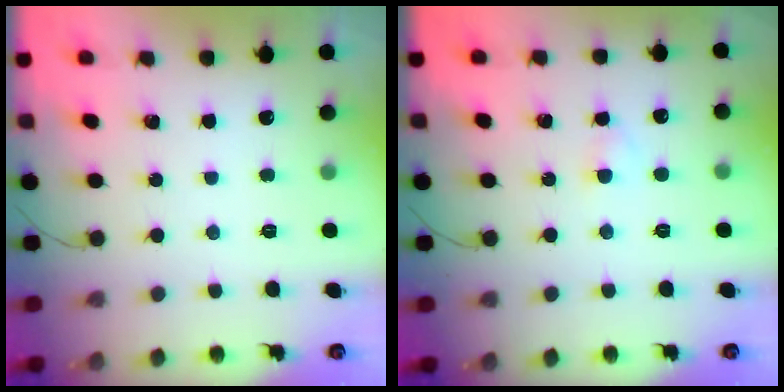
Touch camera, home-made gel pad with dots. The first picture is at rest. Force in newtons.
{"total": 2.0, "press": 1.7, "slide": 1.0}